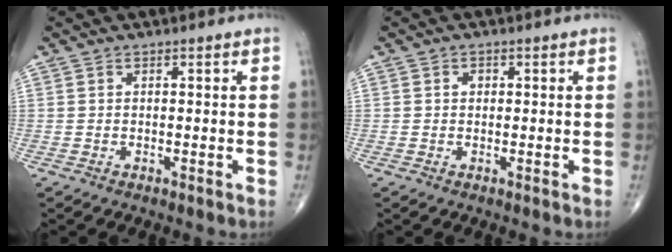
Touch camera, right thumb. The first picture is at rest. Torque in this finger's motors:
{"motor_torque": [0.09, 0.02, 0.24, 0.06, -0.03]}